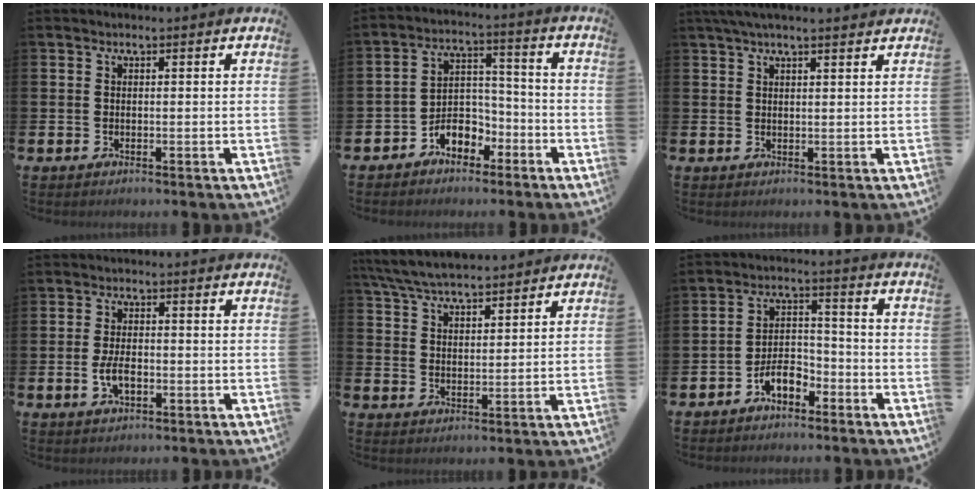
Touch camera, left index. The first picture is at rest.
{"total": 5.5, "force": [-3.6, 3.4, 2.2], "torque": [-0.040, 0.010, -0.072]}
{"total": 3.1, "force": [2.6, 0.3, 1.7], "torque": [-0.033, -0.002, 0.047]}
{"total": 3.5, "force": [-0.8, 1.8, 3.0], "torque": [-0.046, 0.000, -0.015]}
{"total": 6.4, "force": [6.2, 0.9, 1.5], "torque": [-0.051, -0.026, 0.113]}
{"total": 5.0, "force": [-3.3, 2.5, 2.8], "torque": [-0.046, 0.015, -0.064]}